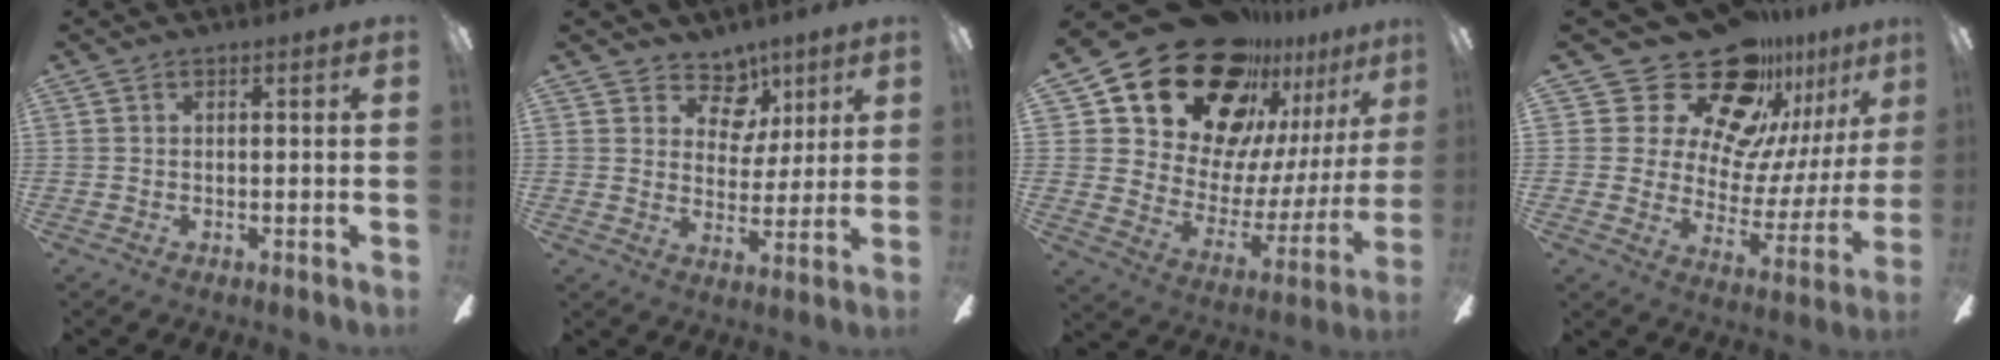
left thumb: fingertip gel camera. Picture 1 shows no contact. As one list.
[{"total": 10.0, "force": [5.9, 7.1, 3.8], "torque": [-0.054, -0.032, 0.111]}, {"total": 24.7, "force": [19.9, 11.5, 9.1], "torque": [-0.167, -0.139, 0.373]}, {"total": 23.4, "force": [18.0, 11.3, 9.9], "torque": [-0.165, -0.127, 0.328]}]